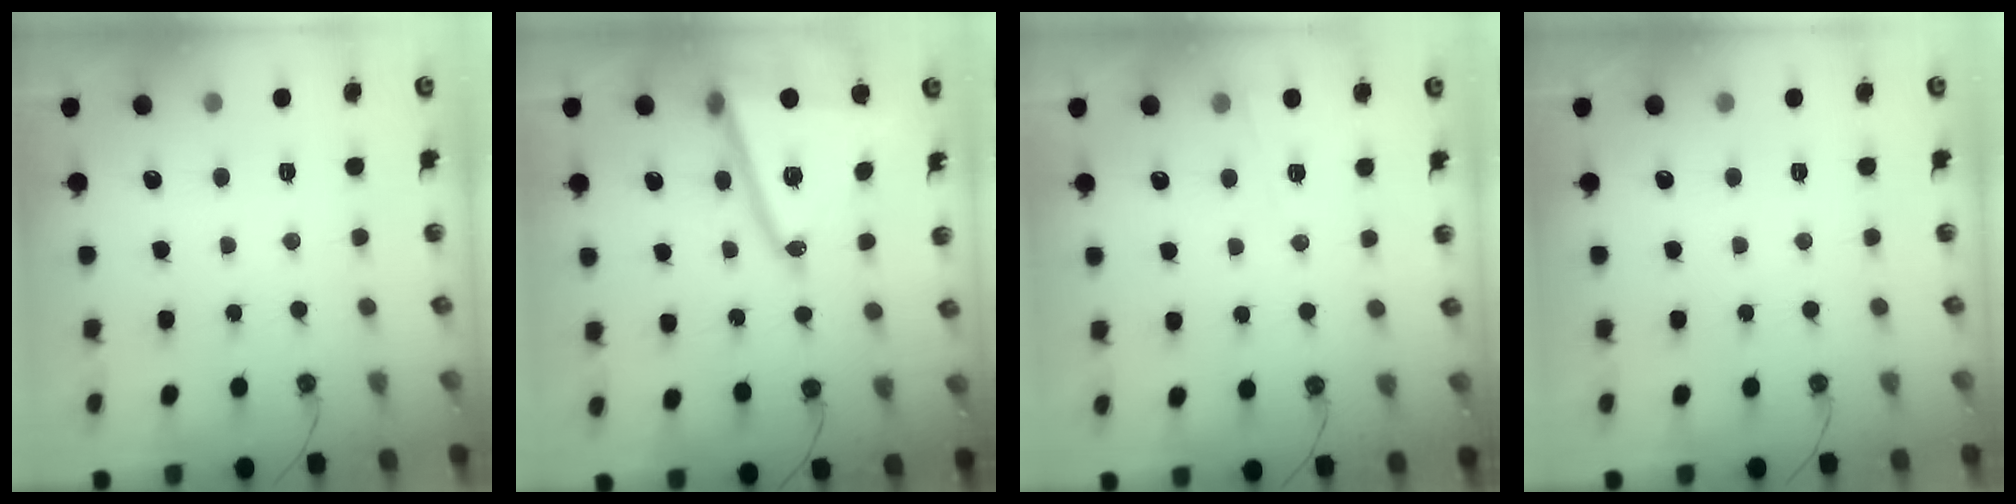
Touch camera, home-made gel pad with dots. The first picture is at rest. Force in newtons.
{"total": 19.1, "press": 18.9, "slide": 2.6}
{"total": 3.6, "press": 3.1, "slide": 1.8}
{"total": 0.0}